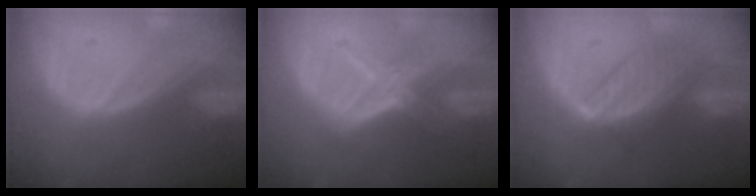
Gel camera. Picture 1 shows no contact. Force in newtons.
{"total": 5.2, "press": 5.1, "slide": 0.9}
{"total": 8.0, "press": 7.1, "slide": 3.7}